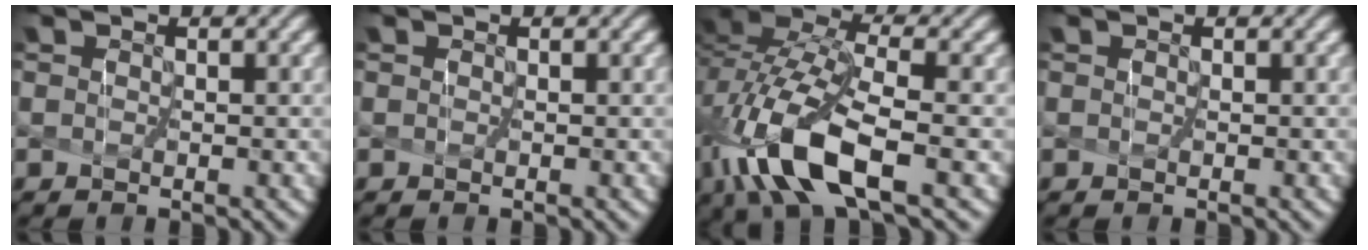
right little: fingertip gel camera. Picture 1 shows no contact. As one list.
[{"total": 0.0}, {"total": 9.0, "force": [-4.4, 2.8, 7.3], "torque": [-0.157, -0.001, -0.079]}, {"total": 0.0}]